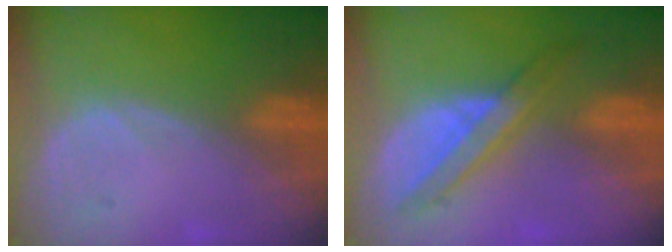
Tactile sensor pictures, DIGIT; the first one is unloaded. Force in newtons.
{"total": 5.9, "press": 5.8, "slide": 0.5}